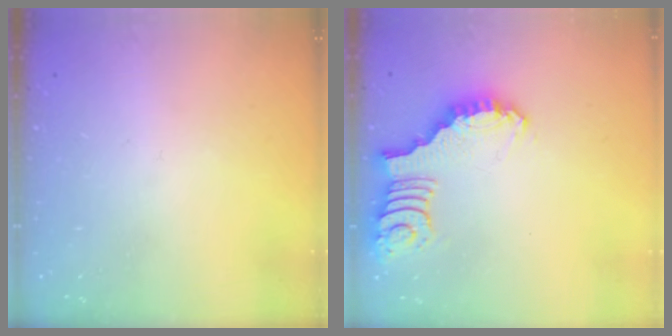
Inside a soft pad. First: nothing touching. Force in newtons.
{"total": 2.7, "press": 2.7, "slide": 0.2}